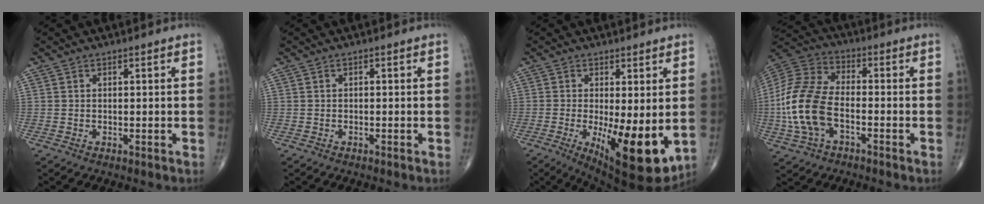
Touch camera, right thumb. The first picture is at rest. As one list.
[{"total": 0.0}, {"total": 13.7, "force": [-2.4, 4.4, 12.7], "torque": [-0.188, -0.030, -0.022]}, {"total": 15.6, "force": [-3.6, 8.8, 12.4], "torque": [-0.271, 0.027, -0.072]}]